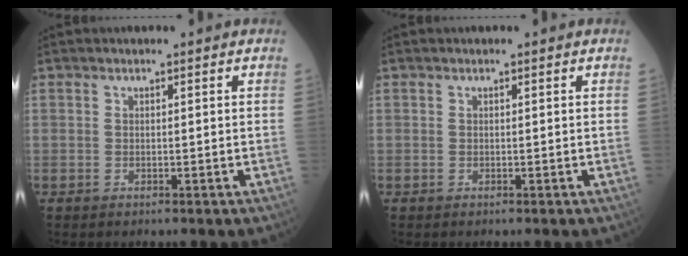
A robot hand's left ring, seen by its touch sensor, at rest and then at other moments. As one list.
[{"total": 0.0}]